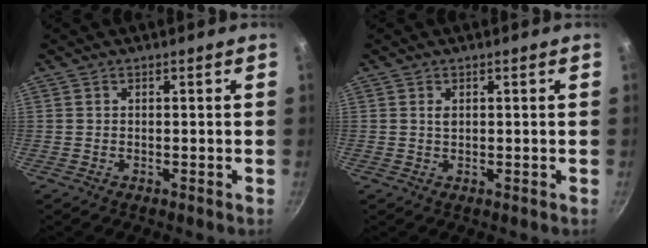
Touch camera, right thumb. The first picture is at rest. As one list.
[{"total": 1.2, "force": [0.4, 0.7, 0.8], "torque": [-0.014, 0.000, 0.007]}]